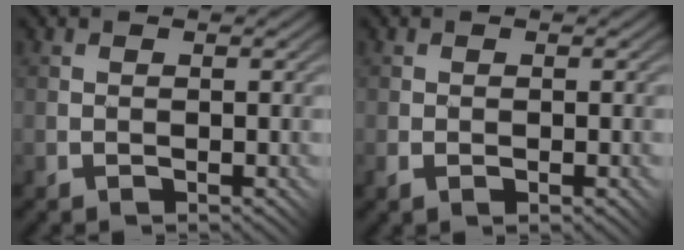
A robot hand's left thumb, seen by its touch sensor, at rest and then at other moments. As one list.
[{"total": 1.6, "force": [-0.6, 0.6, 1.3], "torque": [-0.022, -0.003, -0.007]}]